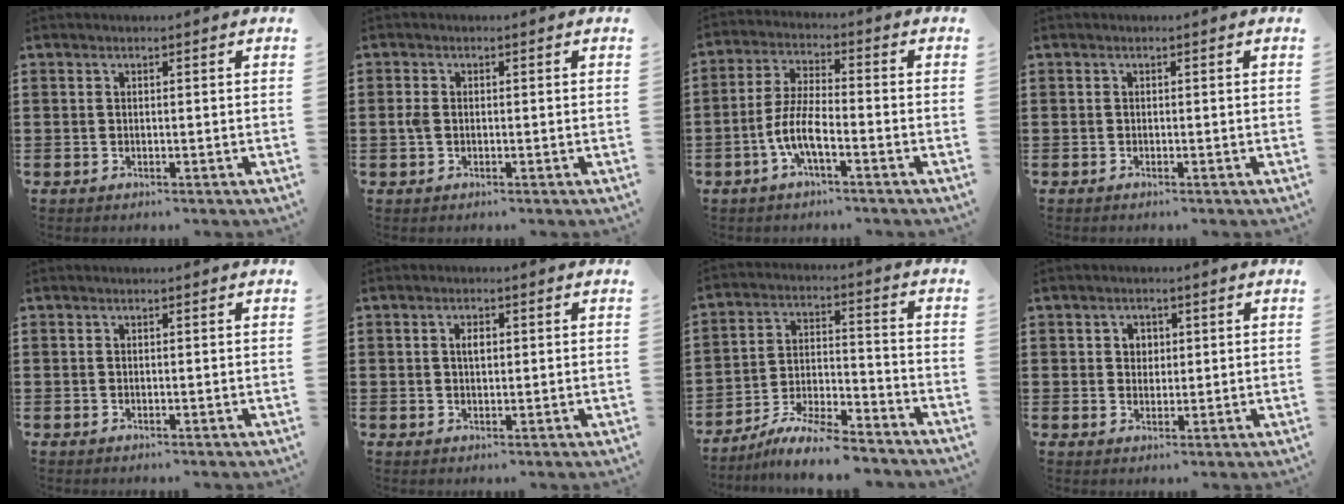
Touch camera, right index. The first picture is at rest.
{"total": 1.6, "force": [-0.1, 1.1, 1.2], "torque": [-0.040, 0.001, -0.009]}
{"total": 6.7, "force": [-2.9, 1.8, 5.7], "torque": [-0.143, -0.013, -0.063]}
{"total": 0.0}
{"total": 0.0}
{"total": 2.0, "force": [0.4, 1.0, 1.7], "torque": [-0.035, 0.007, 0.005]}
{"total": 7.7, "force": [-7.2, 0.9, 2.8], "torque": [-0.055, 0.008, -0.139]}
{"total": 2.1, "force": [0.6, 1.9, 0.7], "torque": [-0.021, 0.011, 0.008]}